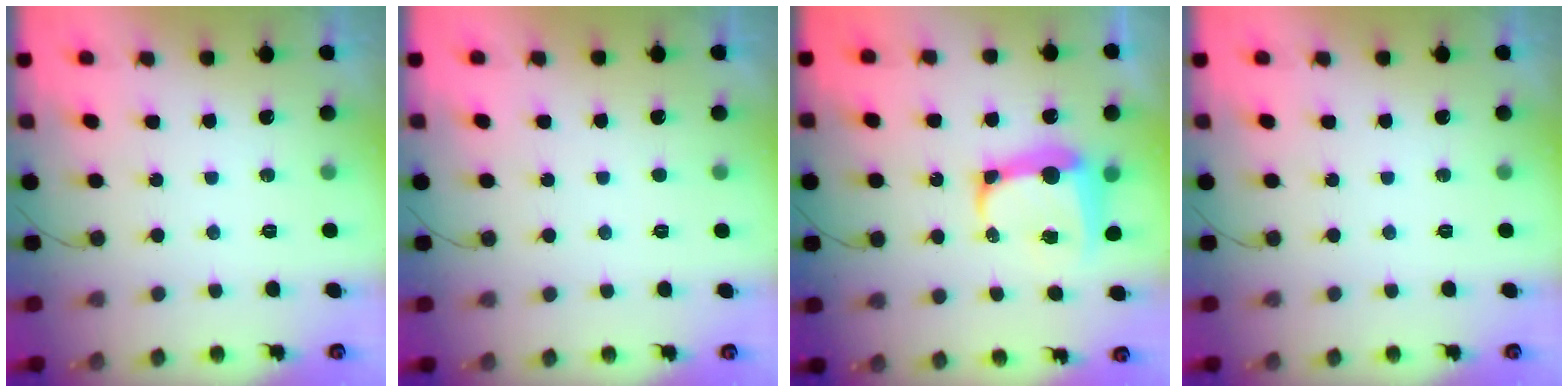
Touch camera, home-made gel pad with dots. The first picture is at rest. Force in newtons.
{"total": 1.7, "press": 1.7, "slide": 0.2}
{"total": 11.7, "press": 11.7, "slide": 1.0}
{"total": 0.0}